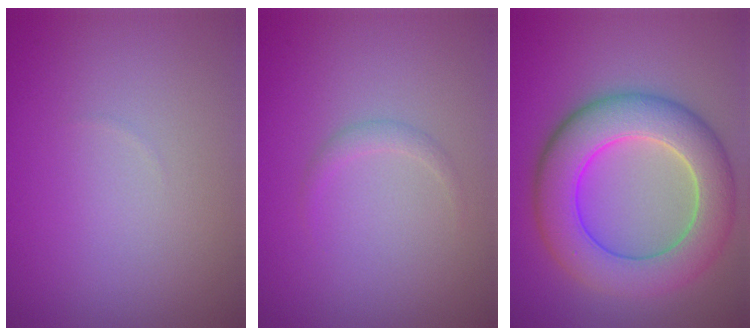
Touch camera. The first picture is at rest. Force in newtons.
{"total": 0.8, "press": 0.8, "slide": 0.0}
{"total": 8.5, "press": 8.5, "slide": 0.5}